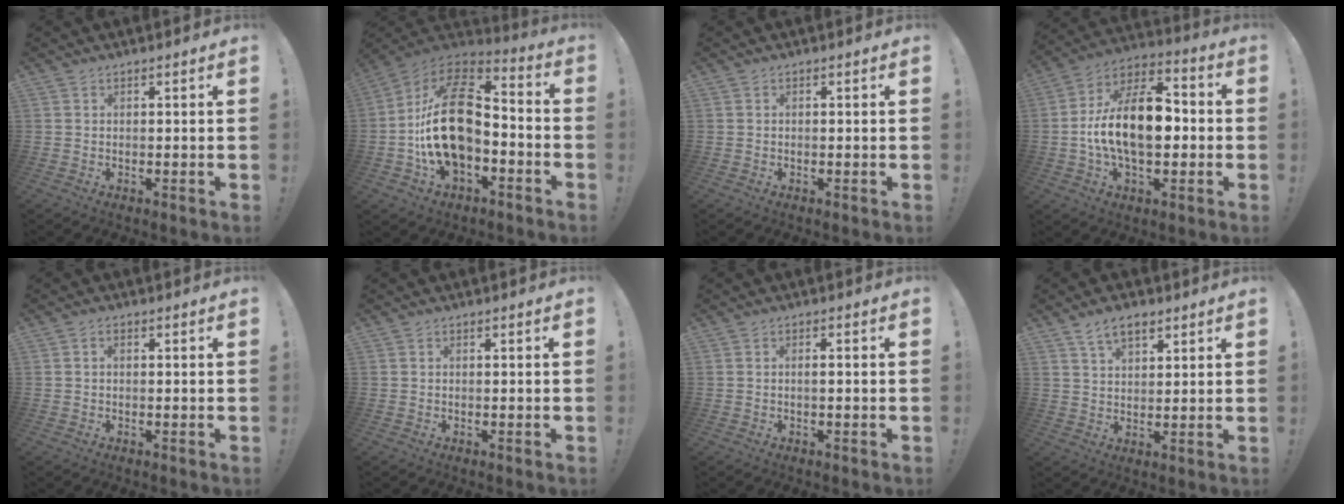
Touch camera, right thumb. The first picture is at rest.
{"total": 22.6, "force": [-2.5, 14.0, 17.5], "torque": [-0.326, 0.035, -0.033]}
{"total": 0.0}
{"total": 18.8, "force": [-1.5, 10.5, 15.5], "torque": [-0.279, 0.012, -0.023]}
{"total": 1.1, "force": [-0.1, 0.7, 0.8], "torque": [-0.022, 0.005, -0.001]}
{"total": 0.0}
{"total": 1.2, "force": [-0.2, 0.1, 1.2], "torque": [-0.015, -0.001, -0.006]}
{"total": 7.0, "force": [4.4, 3.6, 4.1], "torque": [-0.073, -0.009, 0.082]}